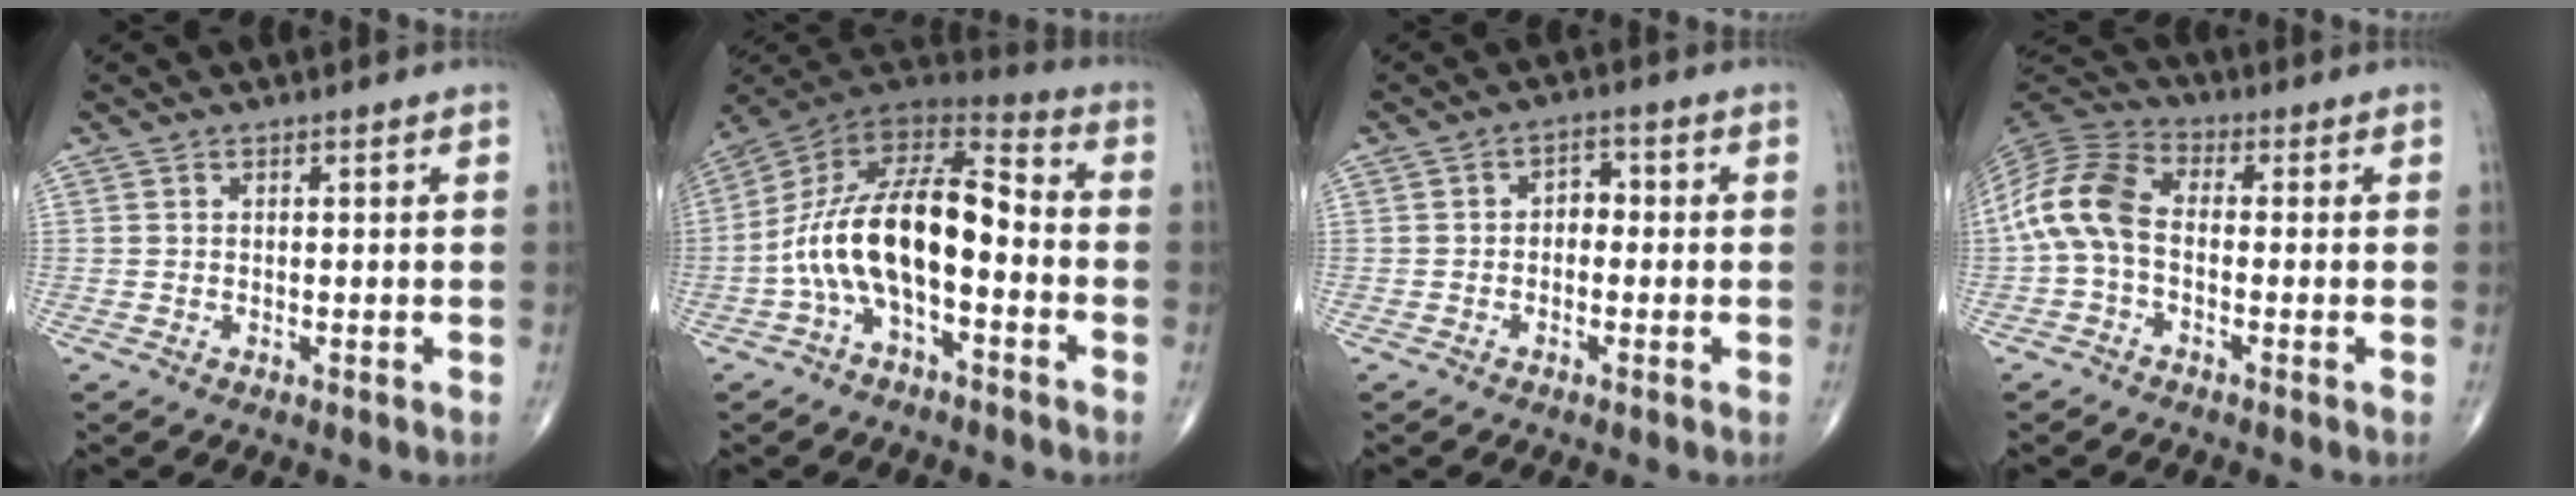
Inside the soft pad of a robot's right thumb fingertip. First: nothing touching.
{"total": 17.5, "force": [-3.6, 8.0, 15.1], "torque": [-0.266, 0.067, -0.074]}
{"total": 2.9, "force": [-0.4, 2.2, 2.0], "torque": [-0.008, 0.015, -0.018]}
{"total": 10.6, "force": [-1.1, 6.4, 8.4], "torque": [-0.173, 0.030, -0.037]}